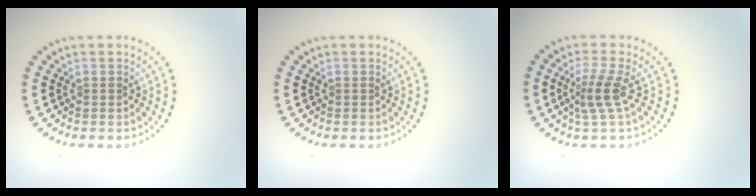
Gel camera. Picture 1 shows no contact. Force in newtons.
{"total": 0.0}
{"total": 2.6, "press": 1.8, "slide": 1.8}